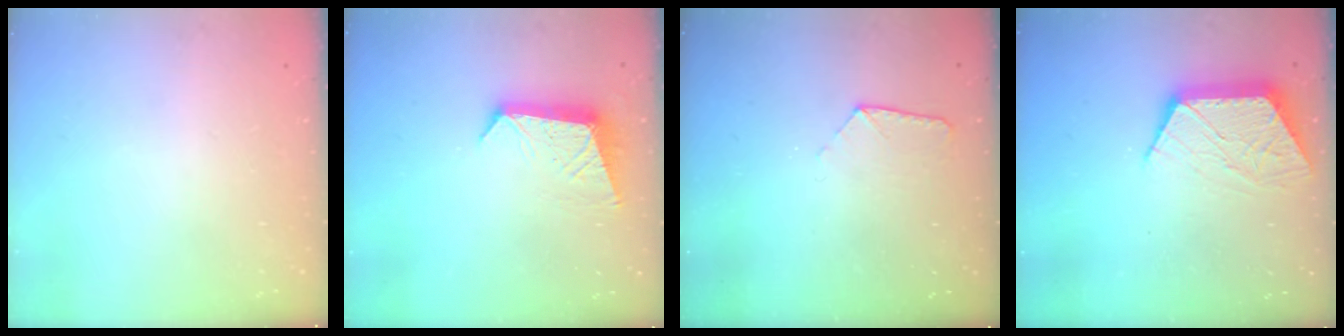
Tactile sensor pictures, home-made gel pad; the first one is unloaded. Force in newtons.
{"total": 10.1, "press": 10.1, "slide": 0.6}
{"total": 6.8, "press": 6.8, "slide": 0.5}
{"total": 10.6, "press": 10.6, "slide": 0.6}